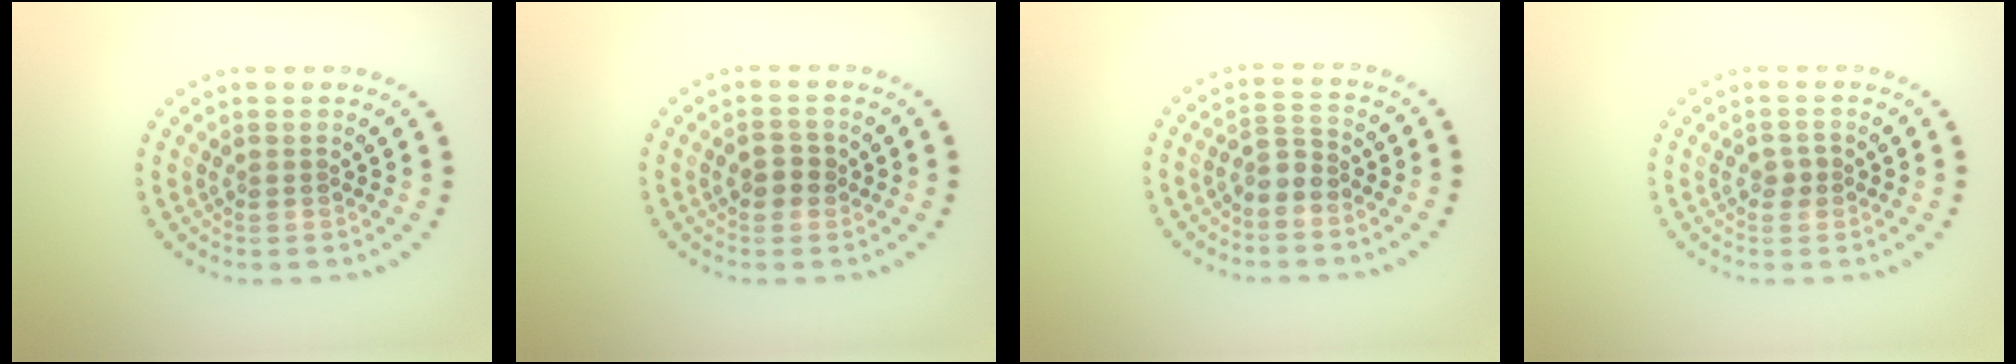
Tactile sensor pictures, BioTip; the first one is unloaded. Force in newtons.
{"total": 1.9, "press": 1.9, "slide": 0.3}
{"total": 1.9, "press": 1.5, "slide": 1.1}
{"total": 1.1, "press": 1.1, "slide": 0.3}